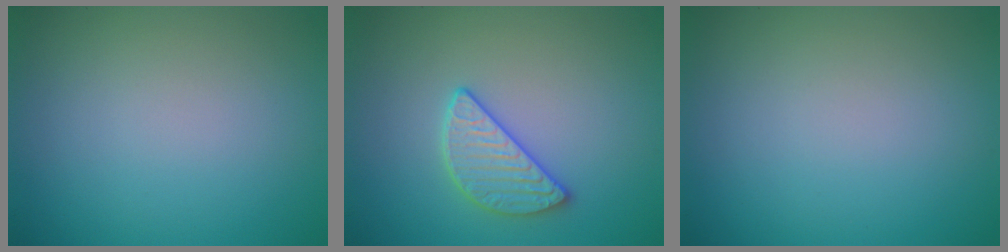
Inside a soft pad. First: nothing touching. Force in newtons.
{"total": 2.8, "press": 2.7, "slide": 0.7}
{"total": 0.0}